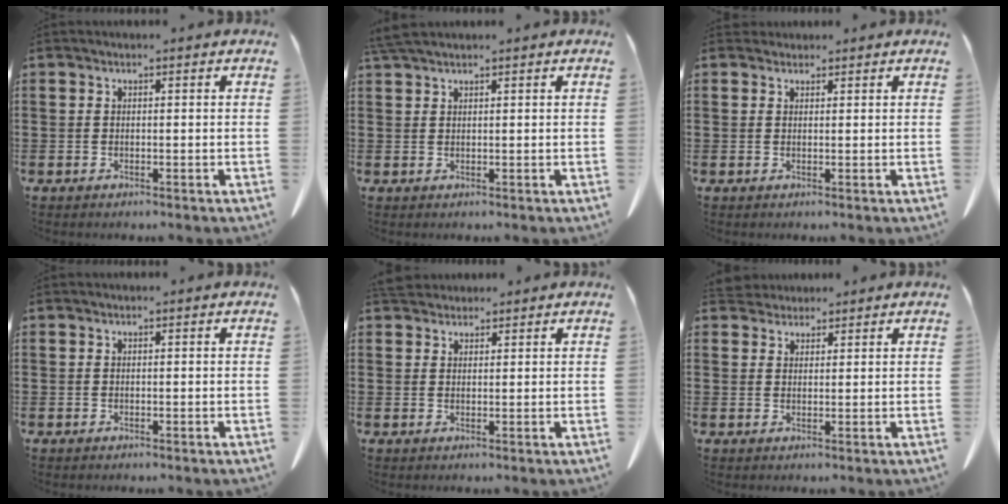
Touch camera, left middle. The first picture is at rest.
{"total": 2.5, "force": [2.1, 0.3, 1.3], "torque": [-0.033, 0.000, 0.042]}
{"total": 1.3, "force": [1.2, 0.5, 0.1], "torque": [0.003, -0.003, 0.023]}
{"total": 0.0}
{"total": 3.4, "force": [3.1, 1.1, 1.0], "torque": [-0.029, -0.002, 0.061]}
{"total": 2.8, "force": [2.6, 0.8, 0.2], "torque": [-0.011, -0.003, 0.052]}